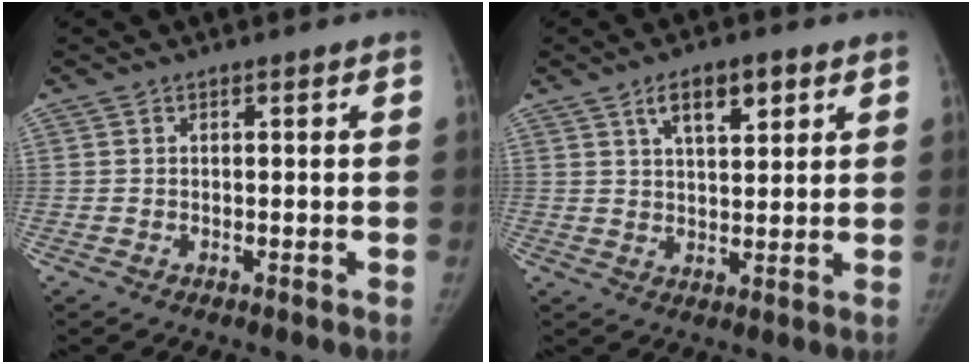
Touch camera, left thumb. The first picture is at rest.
{"total": 7.1, "force": [3.7, 3.1, 5.2], "torque": [-0.065, -0.013, 0.060]}